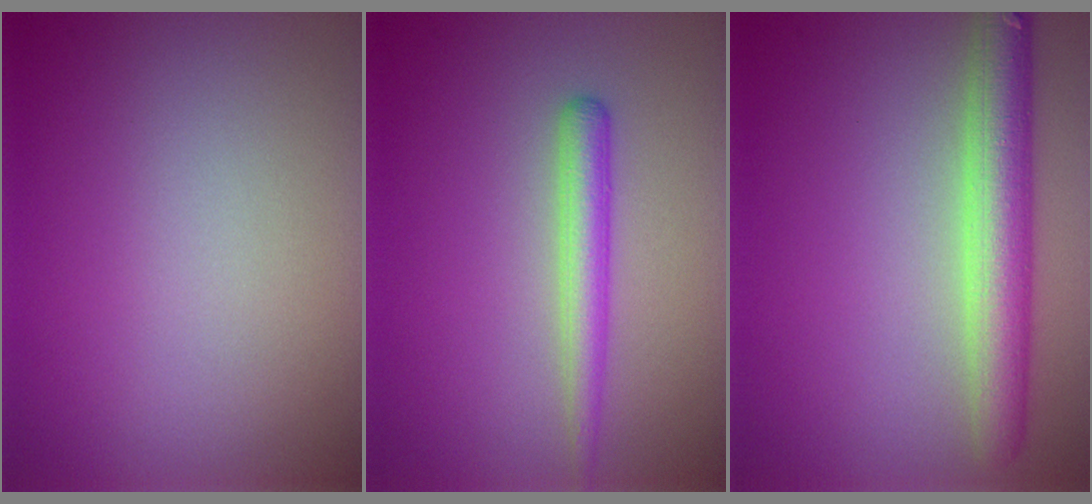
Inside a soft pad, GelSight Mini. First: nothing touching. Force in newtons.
{"total": 2.5, "press": 2.5, "slide": 0.1}
{"total": 5.4, "press": 5.4, "slide": 0.2}